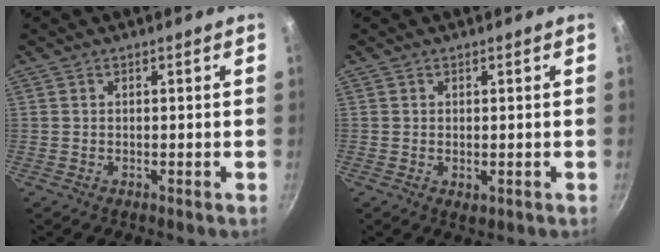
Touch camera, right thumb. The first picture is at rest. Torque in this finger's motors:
{"motor_torque": [-0.79, 0.12, -0.52, 0.12, -0.06]}